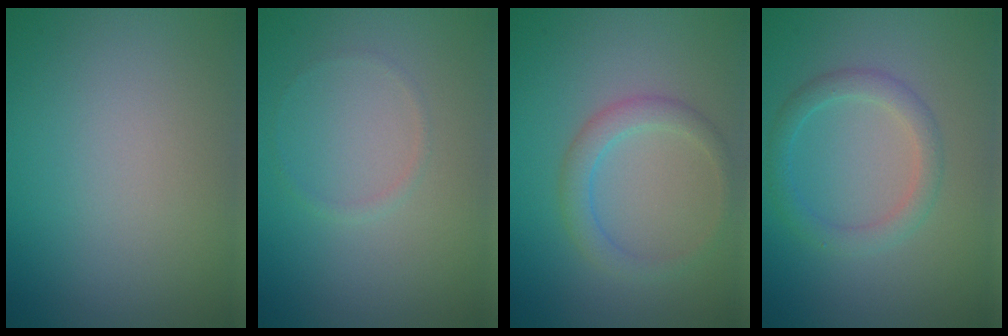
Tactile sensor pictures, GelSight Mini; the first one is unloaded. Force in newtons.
{"total": 0.6, "press": 0.6, "slide": 0.0}
{"total": 2.3, "press": 2.3, "slide": 0.0}
{"total": 2.4, "press": 2.3, "slide": 0.1}